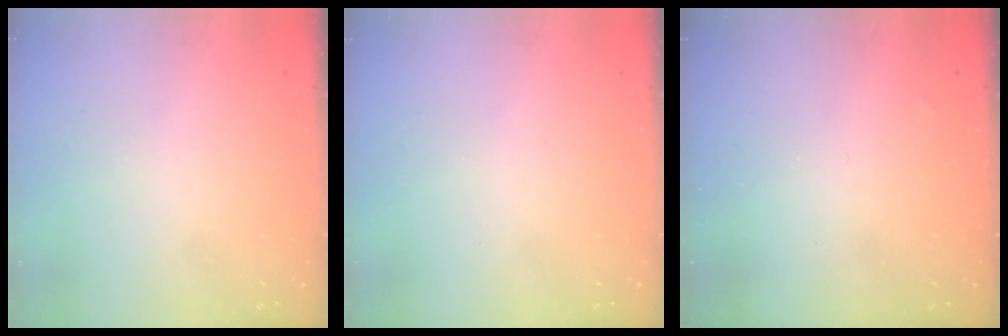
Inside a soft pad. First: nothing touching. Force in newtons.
{"total": 0.0}
{"total": 1.1, "press": 1.0, "slide": 0.3}